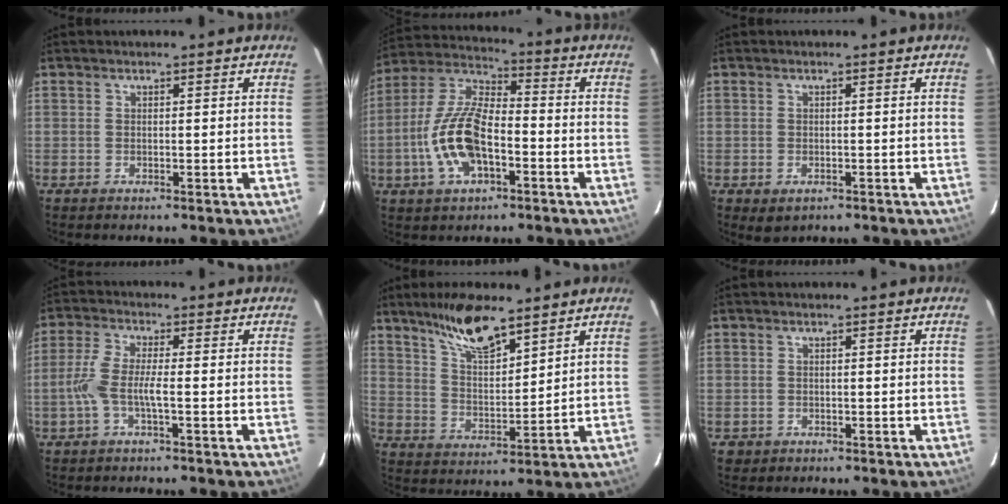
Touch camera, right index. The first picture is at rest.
{"total": 14.2, "force": [-4.4, 6.4, 11.9], "torque": [-0.253, 0.003, -0.083]}
{"total": 2.2, "force": [-0.9, 1.7, 1.1], "torque": [-0.019, -0.004, -0.009]}
{"total": 5.7, "force": [-1.6, 0.7, 5.4], "torque": [-0.124, 0.003, -0.033]}
{"total": 11.3, "force": [8.4, 2.9, 6.9], "torque": [-0.121, 0.007, 0.161]}
{"total": 1.8, "force": [-0.5, 1.7, 0.3], "torque": [-0.007, 0.002, -0.004]}